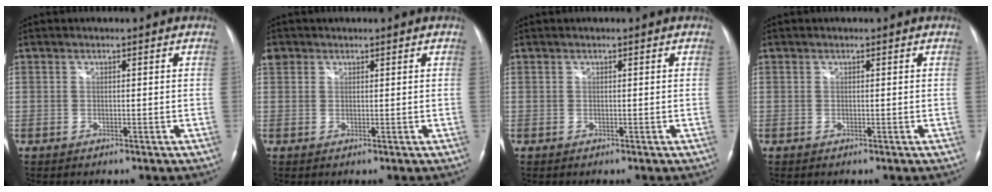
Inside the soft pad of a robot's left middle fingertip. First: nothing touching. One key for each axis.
{"total": 2.4, "fx": 1.3, "fy": 1.9, "fz": 0.4, "tx": -0.007, "ty": 0.015, "tz": 0.025}
{"total": 0.0}
{"total": 0.0}